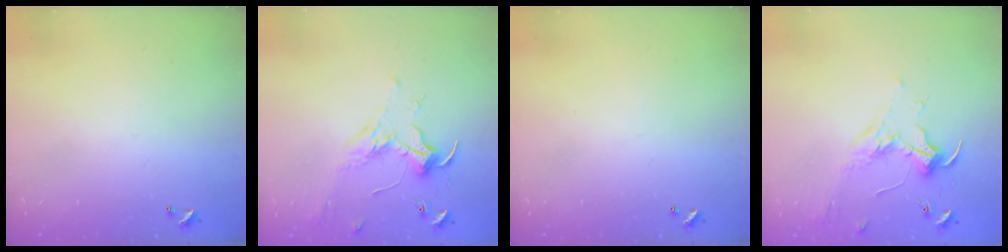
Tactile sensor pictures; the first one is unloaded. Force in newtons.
{"total": 1.8, "press": 1.6, "slide": 0.6}
{"total": 0.0}
{"total": 1.8, "press": 1.6, "slide": 0.6}